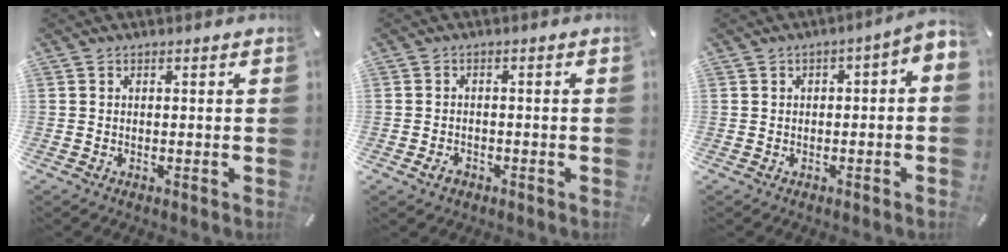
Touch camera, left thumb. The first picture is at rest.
{"total": 2.6, "force": [-1.5, 1.7, 1.3], "torque": [-0.032, 0.003, -0.030]}
{"total": 3.3, "force": [-1.4, 1.6, 2.5], "torque": [-0.043, 0.017, -0.028]}